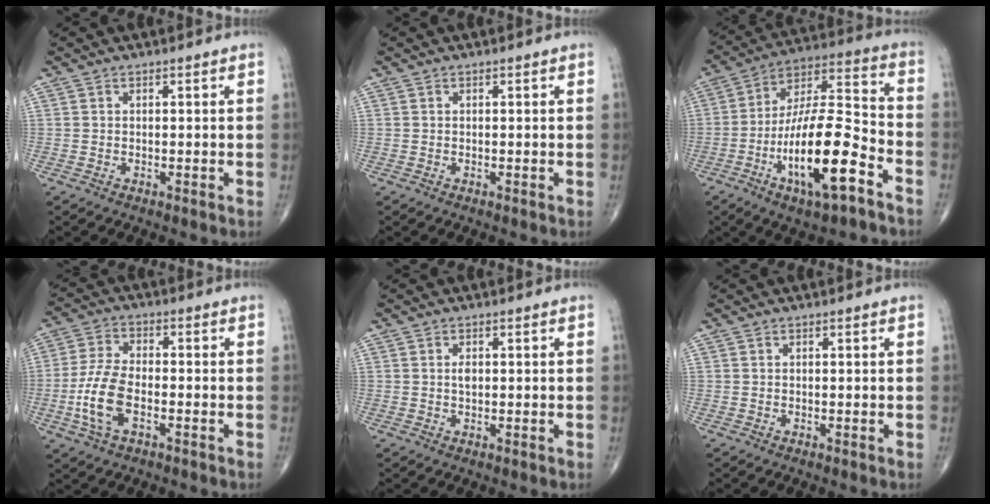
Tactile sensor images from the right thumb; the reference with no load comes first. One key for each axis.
{"total": 0.0}
{"total": 19.8, "fx": -8.5, "fy": 5.9, "fz": 16.9, "tx": -0.305, "ty": 0.060, "tz": -0.140}
{"total": 9.5, "fx": -2.9, "fy": 4.6, "fz": 7.8, "tx": -0.171, "ty": 0.015, "tz": -0.058}
{"total": 1.4, "fx": 0.2, "fy": 0.8, "fz": 1.1, "tx": -0.019, "ty": 0.000, "tz": 0.002}
{"total": 0.0}